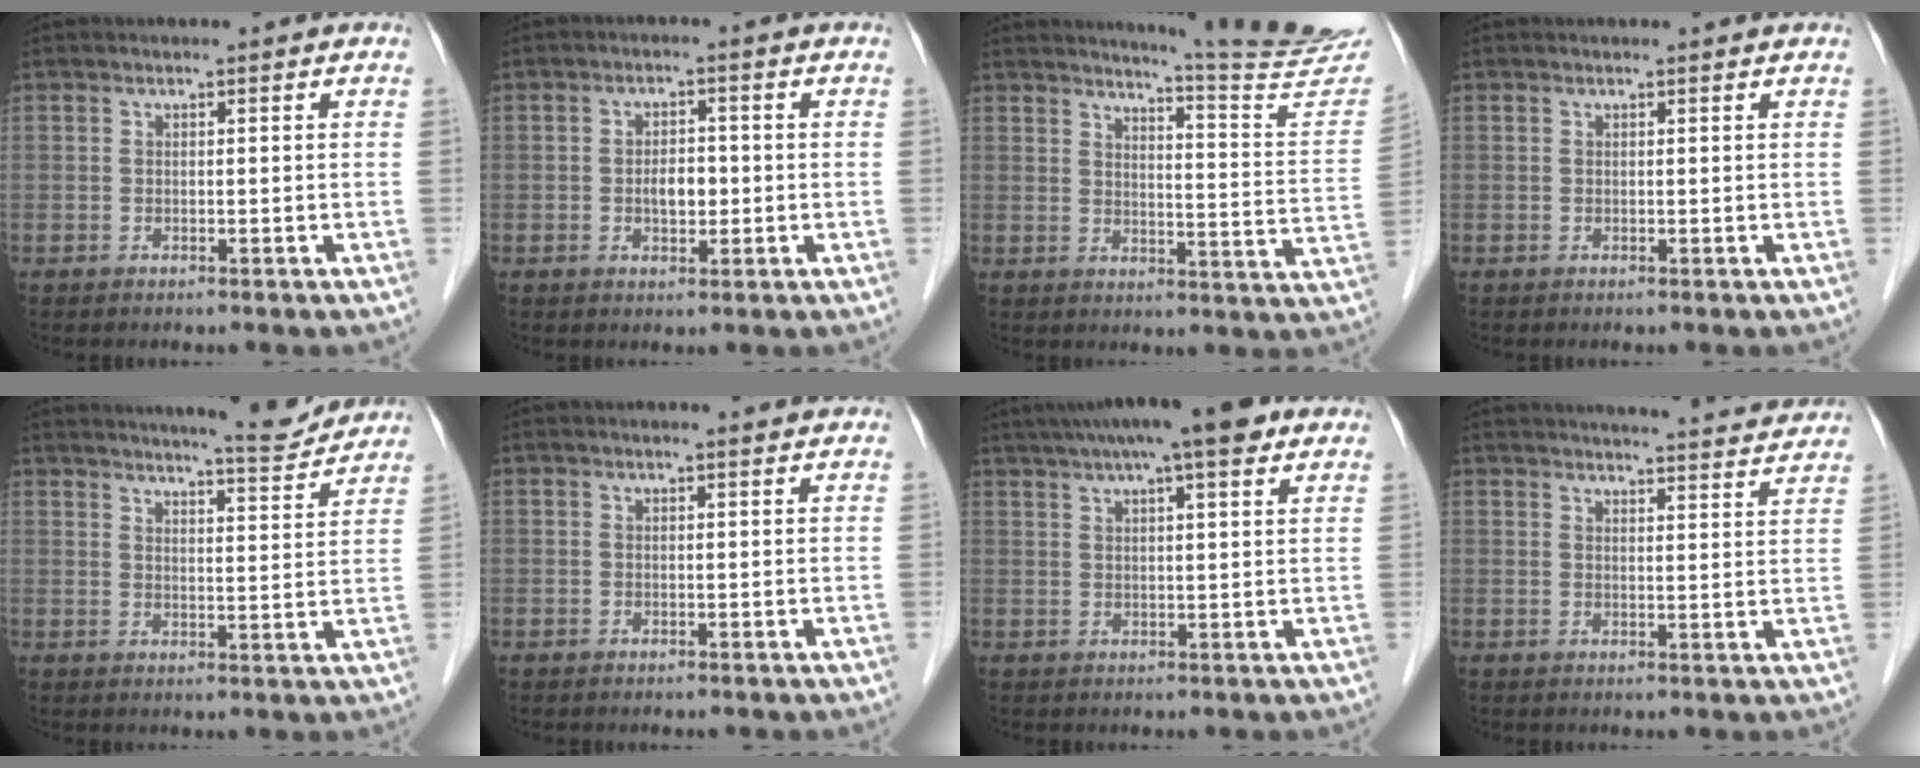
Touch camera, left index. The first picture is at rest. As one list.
[{"total": 3.4, "force": [-0.5, 1.8, 2.8], "torque": [-0.047, 0.003, -0.007]}, {"total": 15.7, "force": [15.1, -1.7, 4.0], "torque": [-0.056, -0.113, 0.171]}, {"total": 0.7, "force": [0.7, 0.0, 0.1], "torque": [-0.007, 0.001, 0.006]}, {"total": 10.3, "force": [9.8, 0.5, 3.1], "torque": [-0.044, -0.006, 0.124]}, {"total": 1.2, "force": [1.0, 0.0, 0.6], "torque": [-0.012, 0.008, 0.015]}, {"total": 13.0, "force": [9.3, 1.7, 8.8], "torque": [-0.142, 0.037, 0.136]}, {"total": 17.5, "force": [16.9, 1.4, 4.6], "torque": [-0.056, -0.012, 0.200]}]